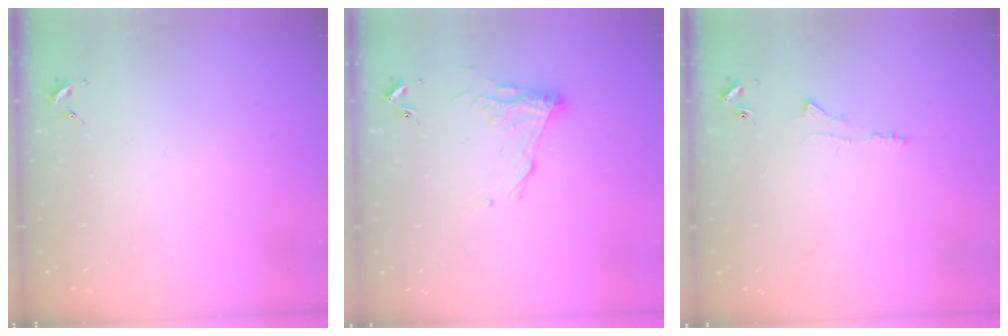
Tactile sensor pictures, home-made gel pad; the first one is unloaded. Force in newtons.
{"total": 11.0, "press": 11.0, "slide": 0.6}
{"total": 3.6, "press": 3.6, "slide": 0.6}